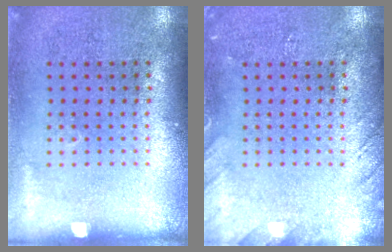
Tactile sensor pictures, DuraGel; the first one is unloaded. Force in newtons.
{"total": 1.6, "press": 1.6, "slide": 0.2}